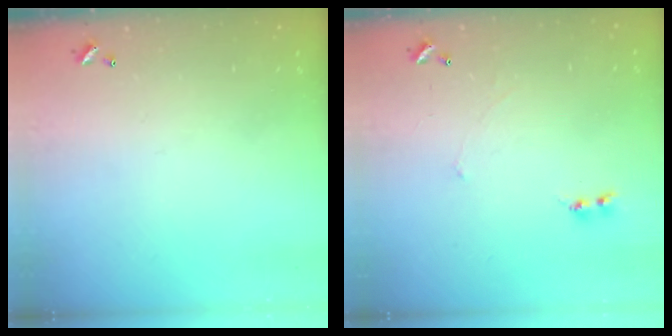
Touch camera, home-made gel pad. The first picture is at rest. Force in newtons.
{"total": 1.6, "press": 1.5, "slide": 0.5}